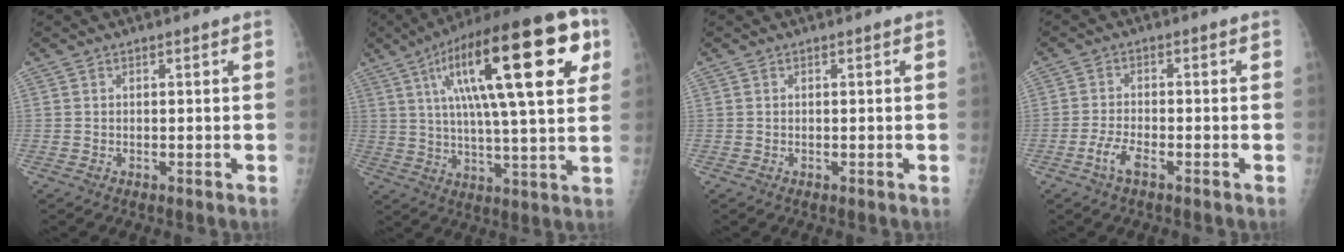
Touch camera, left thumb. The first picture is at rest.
{"total": 27.3, "force": [9.6, 7.5, 24.5], "torque": [-0.376, 0.014, 0.140]}
{"total": 0.0}
{"total": 3.6, "force": [-2.3, 1.0, 2.5], "torque": [-0.061, 0.013, -0.045]}